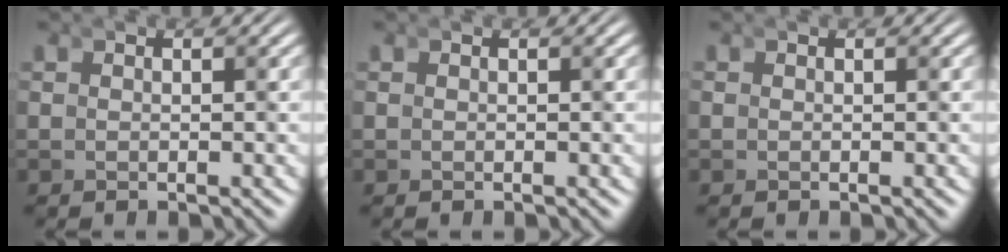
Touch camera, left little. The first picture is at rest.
{"total": 0.0}
{"total": 0.0}